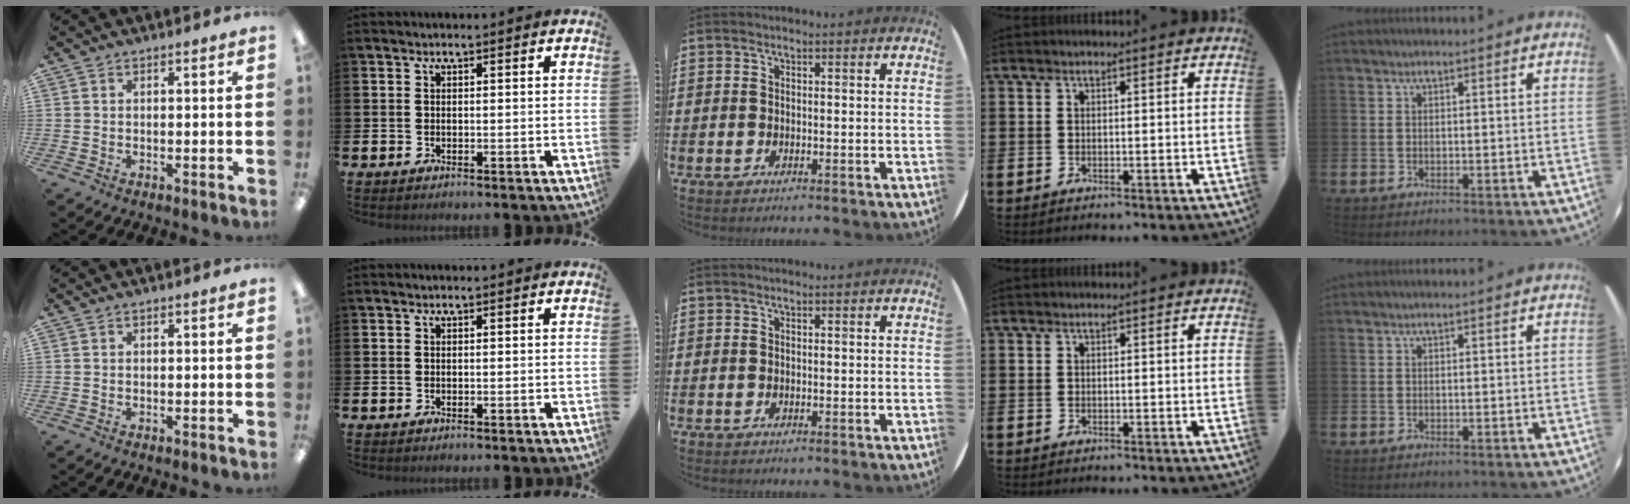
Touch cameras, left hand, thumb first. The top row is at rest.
{}